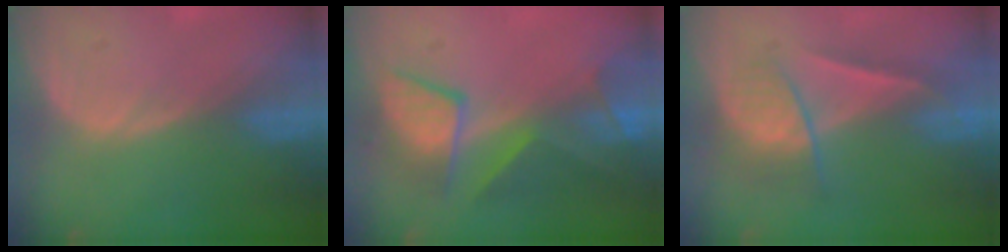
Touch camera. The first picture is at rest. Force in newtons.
{"total": 8.2, "press": 7.9, "slide": 1.8}
{"total": 7.2, "press": 6.1, "slide": 3.9}